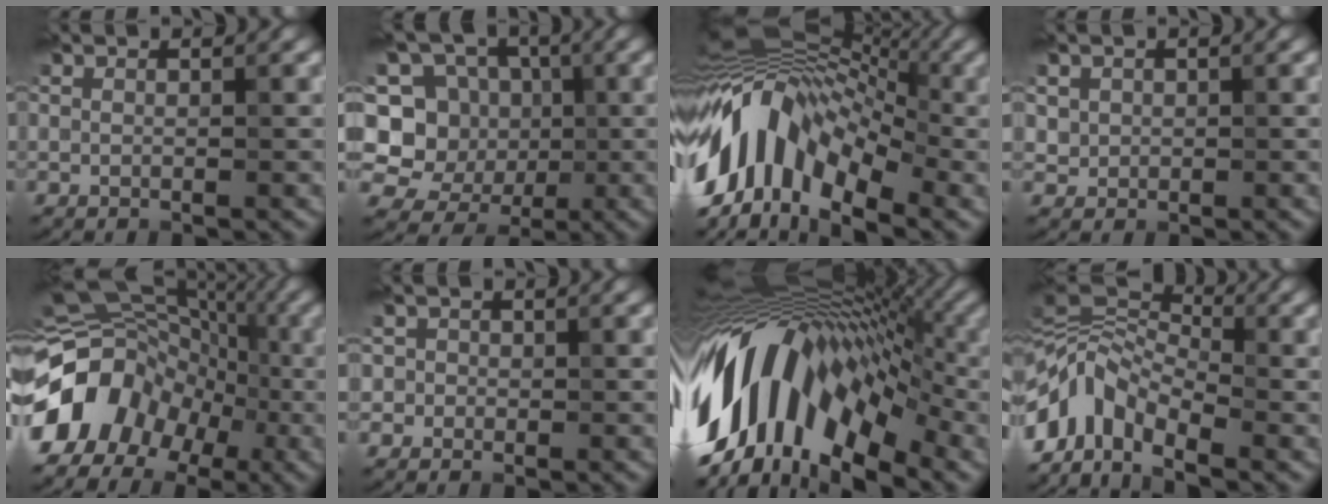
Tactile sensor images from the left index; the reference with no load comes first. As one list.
[{"total": 10.0, "force": [-1.3, 9.4, 3.1], "torque": [-0.059, 0.035, -0.050]}, {"total": 11.9, "force": [-2.7, 7.2, 9.1], "torque": [-0.162, 0.028, -0.070]}, {"total": 0.8, "force": [0.1, 0.8, 0.1], "torque": [-0.003, -0.003, 0.009]}, {"total": 9.8, "force": [-4.5, 7.4, 4.5], "torque": [-0.076, 0.007, -0.091]}, {"total": 1.1, "force": [-0.3, 1.1, 0.0], "torque": [0.010, -0.002, -0.009]}, {"total": 15.8, "force": [-3.0, 8.8, 12.7], "torque": [-0.226, 0.021, -0.060]}, {"total": 6.6, "force": [-4.0, 3.6, 3.9], "torque": [-0.070, 0.008, -0.097]}]